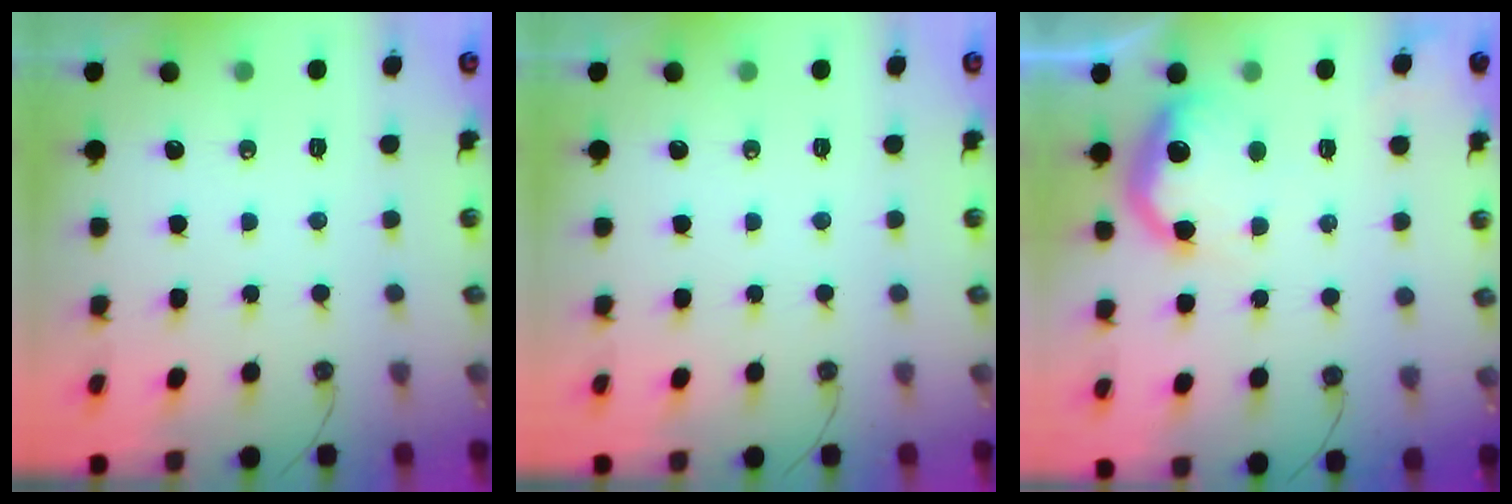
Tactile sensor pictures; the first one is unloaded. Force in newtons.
{"total": 0.0}
{"total": 14.6, "press": 14.6, "slide": 1.0}